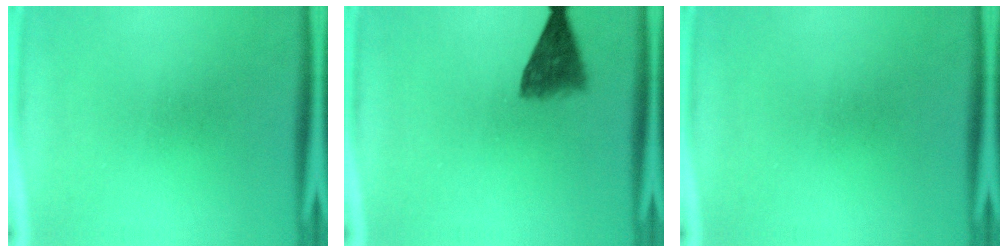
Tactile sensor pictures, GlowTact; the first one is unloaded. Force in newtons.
{"total": 4.9}
{"total": 0.0}